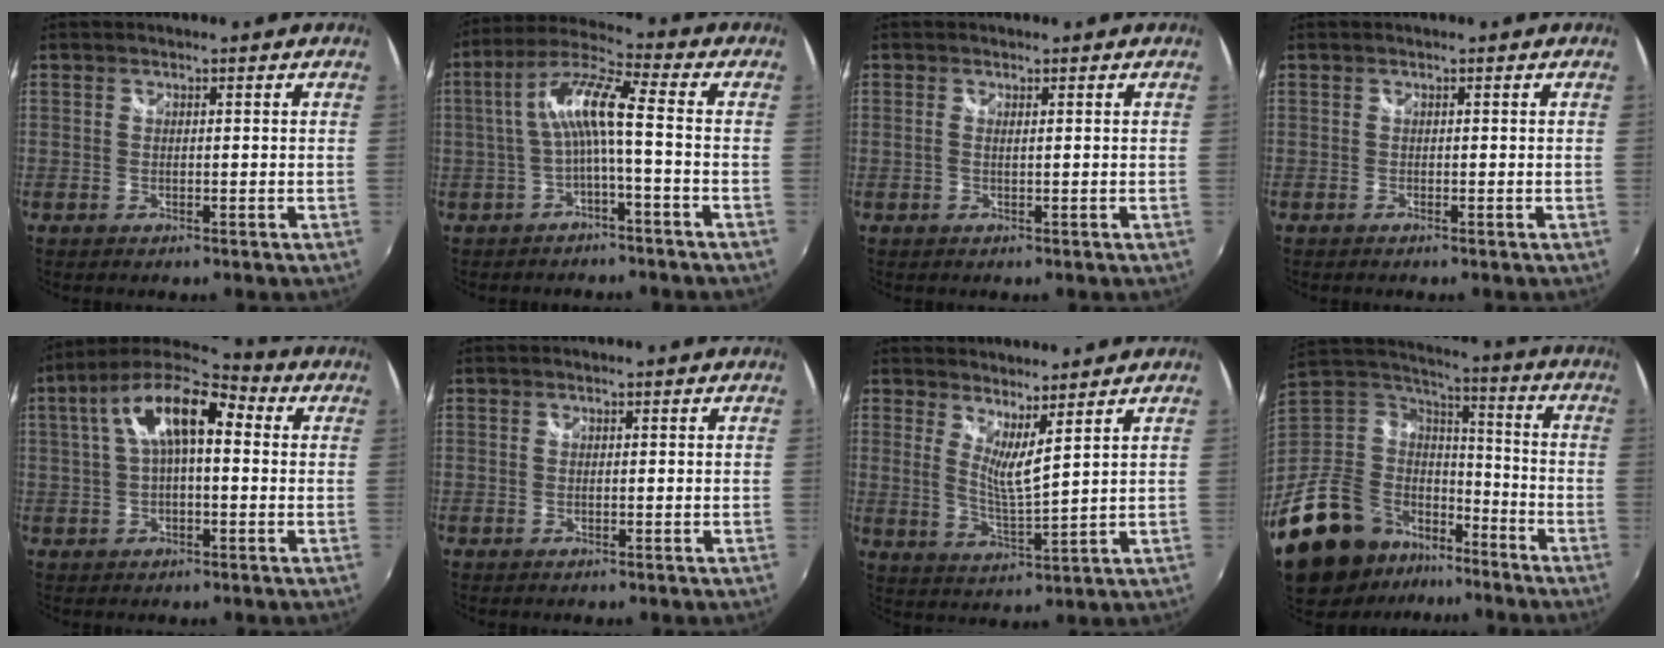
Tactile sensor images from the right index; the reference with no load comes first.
{"total": 8.5, "force": [-1.6, 0.5, 8.3], "torque": [-0.181, 0.019, -0.027]}
{"total": 0.6, "force": [0.2, -0.1, 0.5], "torque": [-0.013, -0.001, 0.001]}
{"total": 0.0}
{"total": 13.0, "force": [2.4, 5.2, 11.7], "torque": [-0.216, 0.033, 0.030]}
{"total": 0.0}
{"total": 5.8, "force": [4.5, -0.1, 3.7], "torque": [-0.060, -0.016, 0.074]}
{"total": 21.6, "force": [-14.0, 13.1, 10.0], "torque": [-0.220, 0.019, -0.223]}